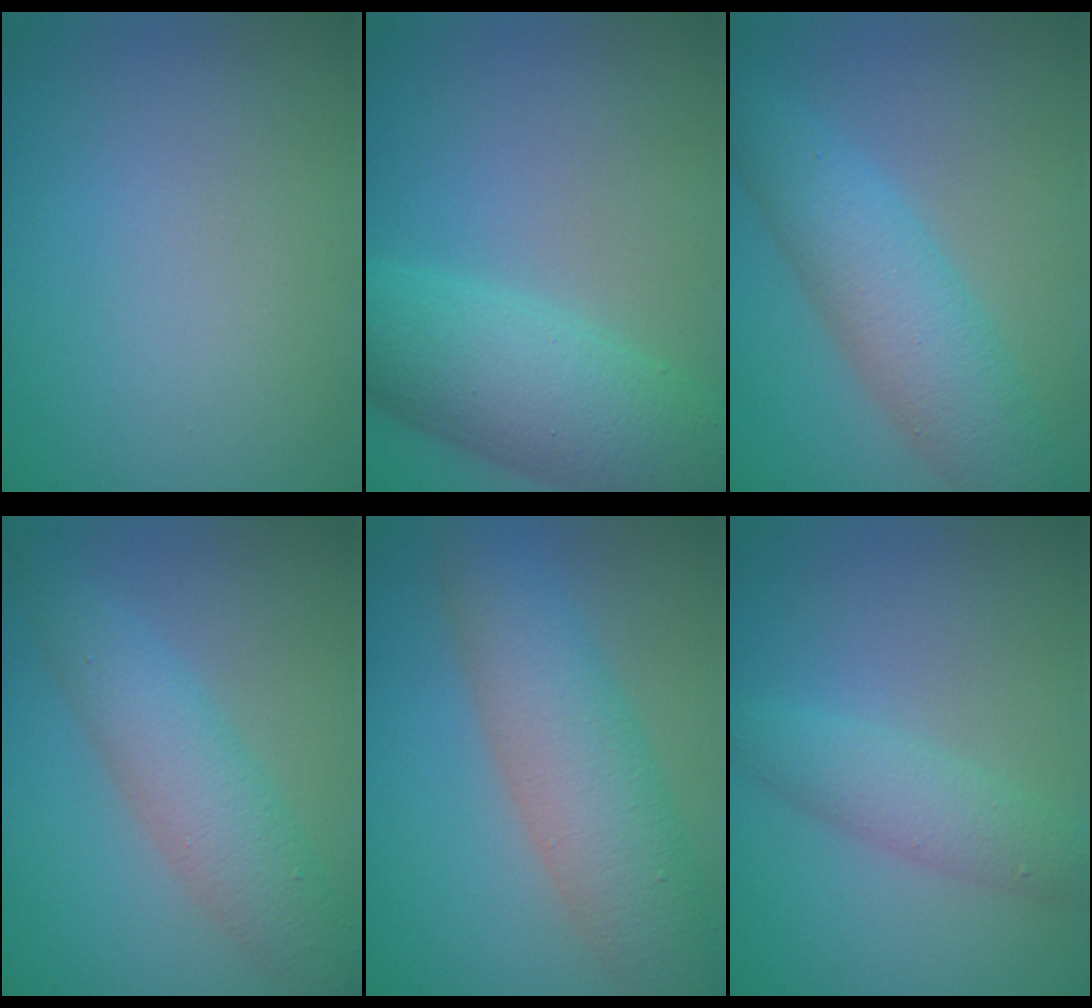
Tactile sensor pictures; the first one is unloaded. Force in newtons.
{"total": 7.3, "press": 7.3, "slide": 0.3}
{"total": 5.6, "press": 5.6, "slide": 0.2}
{"total": 4.8, "press": 4.8, "slide": 0.1}
{"total": 6.8, "press": 6.8, "slide": 0.3}
{"total": 2.8, "press": 2.8, "slide": 0.1}